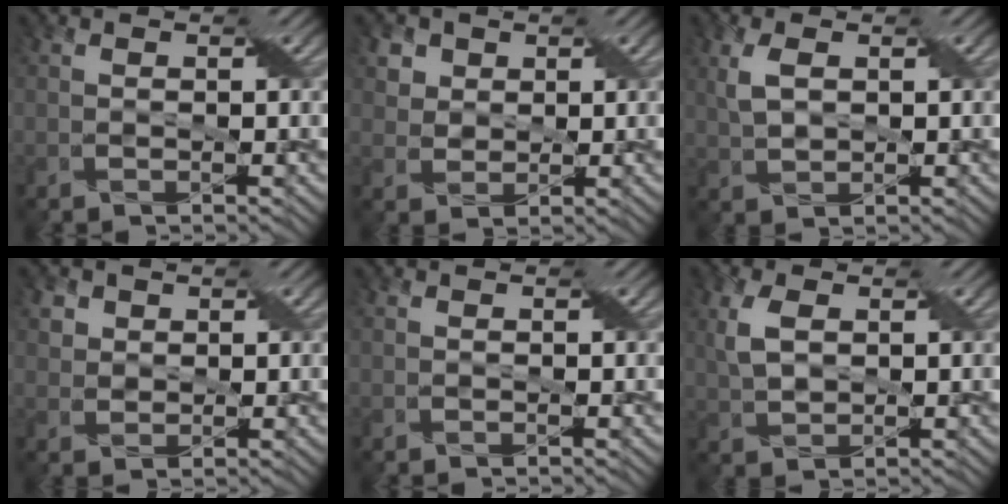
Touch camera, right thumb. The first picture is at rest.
{"total": 4.8, "force": [2.6, 3.7, 1.5], "torque": [-0.067, -0.002, 0.054]}
{"total": 3.6, "force": [1.1, 2.0, 2.8], "torque": [-0.074, 0.007, 0.024]}
{"total": 3.5, "force": [1.9, 2.8, 1.1], "torque": [-0.051, -0.003, 0.045]}
{"total": 0.0}
{"total": 4.3, "force": [1.3, 2.6, 3.2], "torque": [-0.085, 0.006, 0.026]}